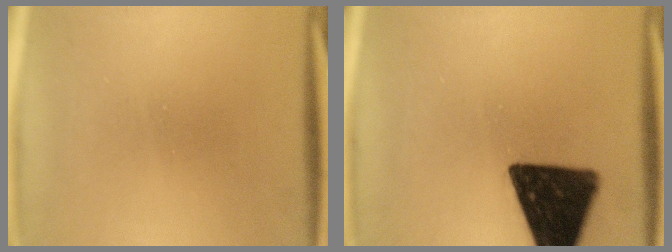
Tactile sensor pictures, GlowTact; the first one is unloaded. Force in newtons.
{"total": 17.1}